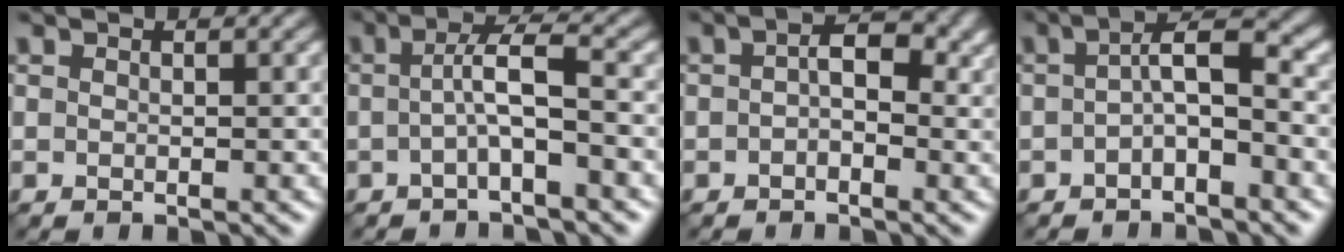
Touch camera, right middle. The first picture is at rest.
{"total": 3.1, "force": [-0.5, 0.4, 3.0], "torque": [-0.055, 0.011, -0.013]}
{"total": 3.2, "force": [0.1, 1.8, 2.7], "torque": [-0.038, 0.003, -0.006]}
{"total": 3.0, "force": [-0.7, 0.7, 2.9], "torque": [-0.048, 0.015, -0.018]}